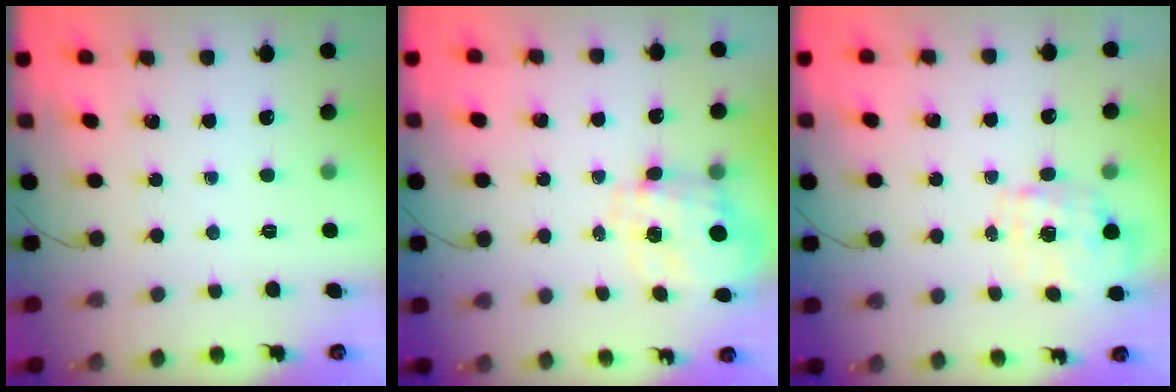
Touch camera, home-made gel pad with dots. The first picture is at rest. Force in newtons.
{"total": 3.4, "press": 3.2, "slide": 1.1}
{"total": 1.7, "press": 1.6, "slide": 0.5}